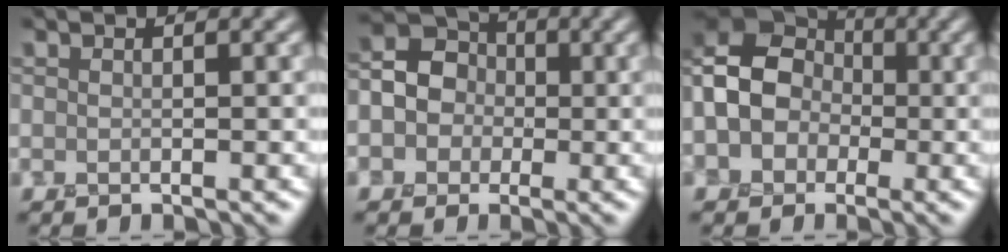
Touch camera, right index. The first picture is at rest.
{"total": 7.0, "force": [-0.1, 6.3, 2.9], "torque": [-0.053, 0.030, -0.030]}
{"total": 10.0, "force": [-1.0, 8.6, 5.1], "torque": [-0.111, 0.023, -0.054]}